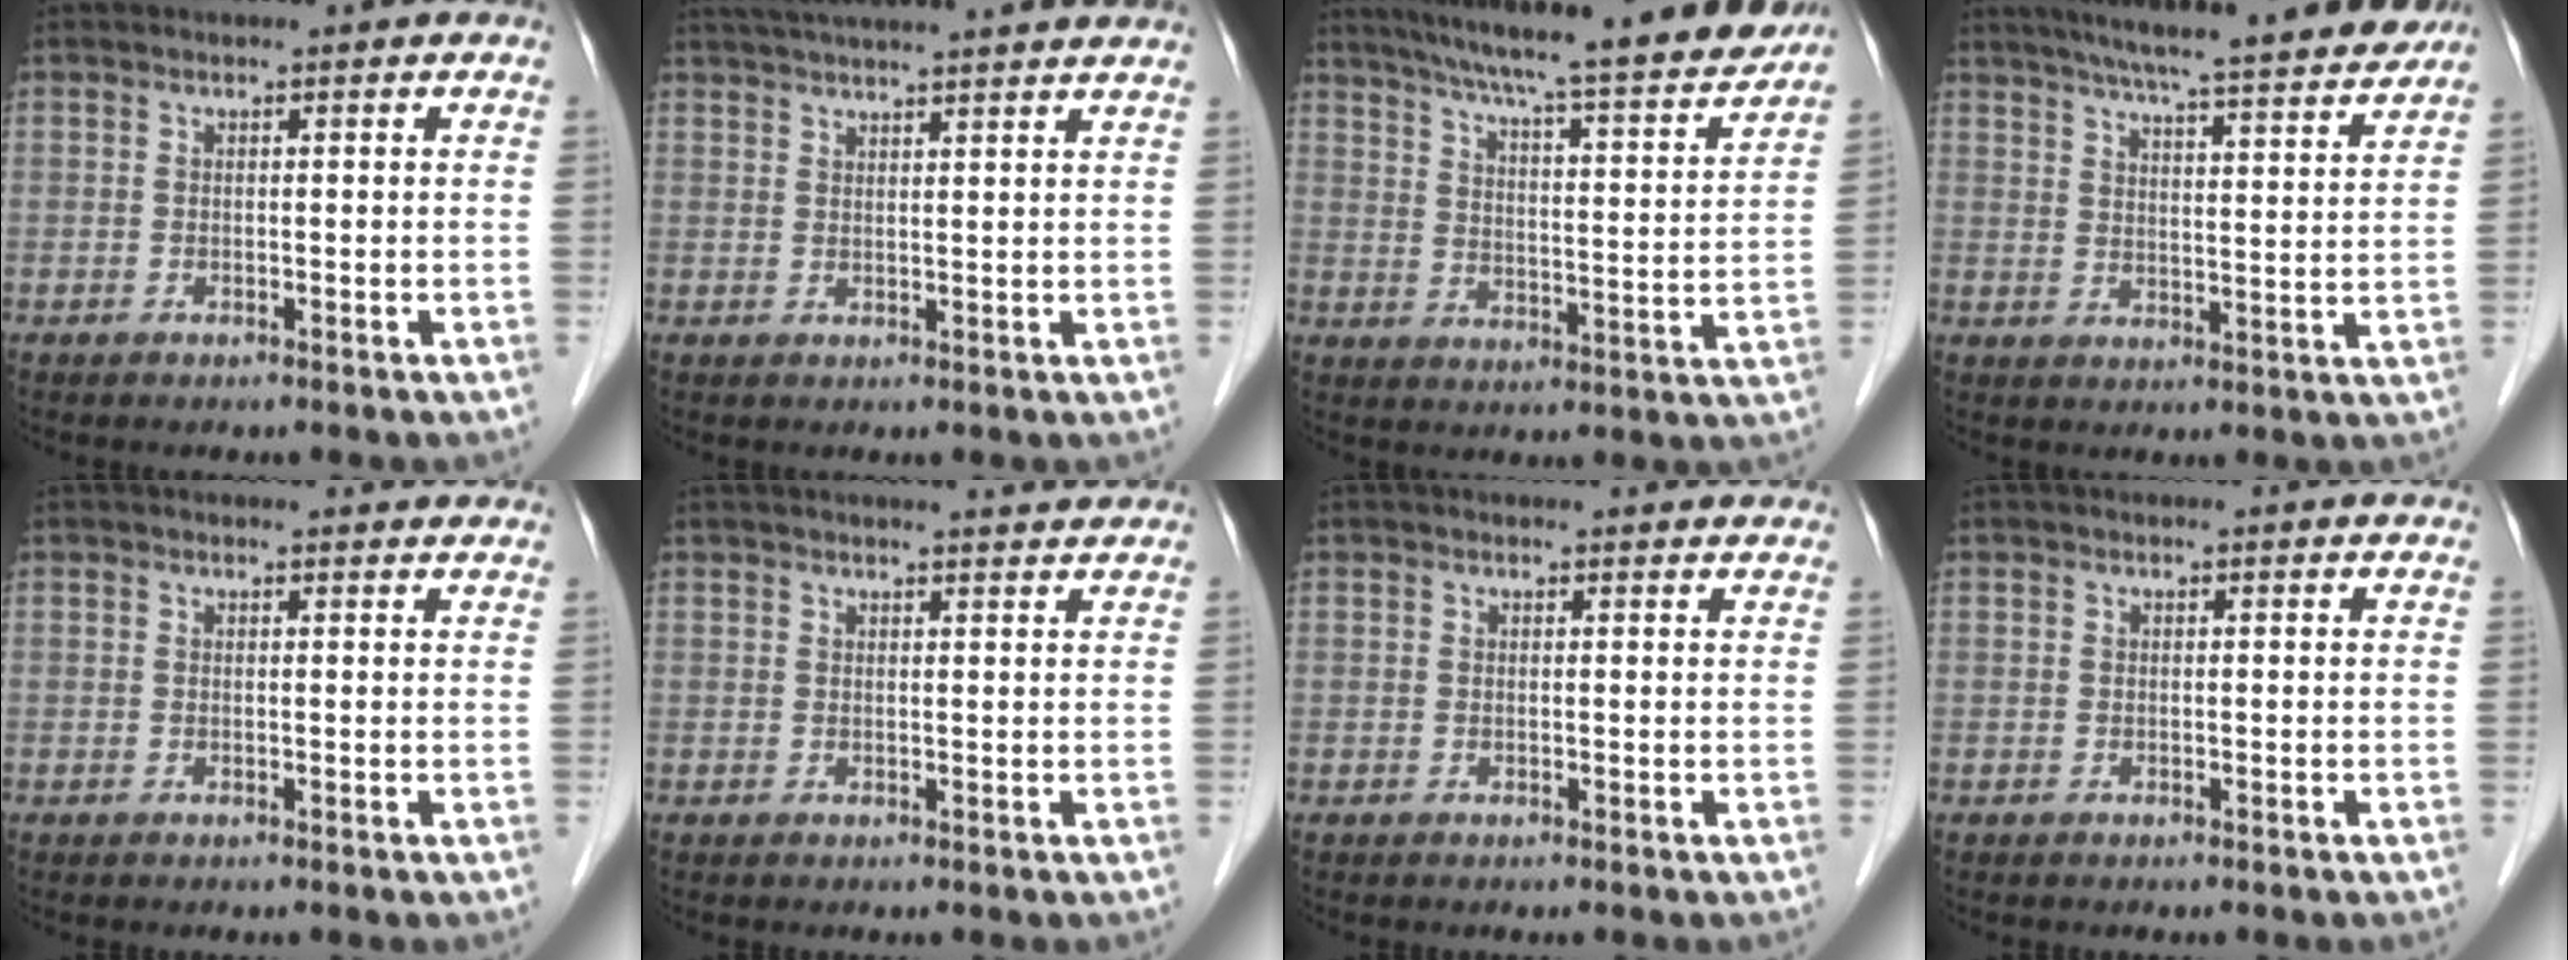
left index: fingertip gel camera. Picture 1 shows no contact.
{"total": 16.2, "force": [14.6, -0.1, 7.1], "torque": [-0.123, 0.030, 0.197]}
{"total": 21.7, "force": [19.1, 0.8, 10.1], "torque": [-0.159, -0.022, 0.259]}
{"total": 18.8, "force": [16.3, 1.0, 9.3], "torque": [-0.141, 0.011, 0.219]}
{"total": 3.9, "force": [3.8, 0.6, 0.7], "torque": [-0.011, 0.006, 0.034]}
{"total": 5.7, "force": [5.3, 0.0, 1.9], "torque": [-0.028, 0.015, 0.055]}
{"total": 4.2, "force": [4.1, 0.7, 0.7], "torque": [-0.009, 0.010, 0.036]}
{"total": 2.0, "force": [1.9, 0.1, 0.4], "torque": [-0.013, 0.007, 0.016]}